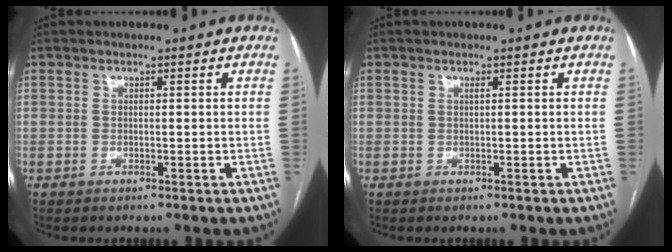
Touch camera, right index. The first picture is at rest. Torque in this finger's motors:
{"motor_torque": [-0.06, -0.02, 0.03, 0.02]}